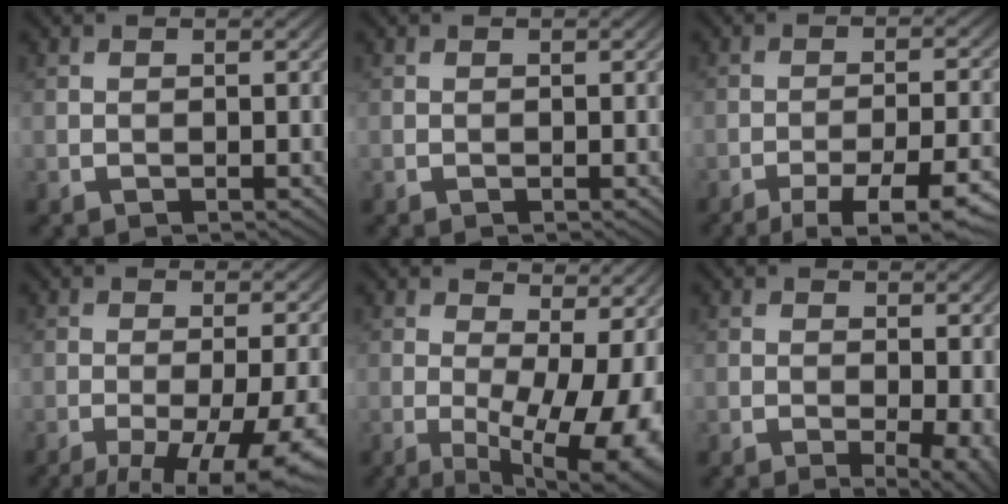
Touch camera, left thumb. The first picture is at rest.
{"total": 0.0}
{"total": 11.5, "force": [-8.4, 2.4, 7.5], "torque": [-0.120, 0.000, -0.105]}
{"total": 12.4, "force": [-6.7, 3.3, 9.9], "torque": [-0.139, -0.010, -0.085]}
{"total": 16.7, "force": [-1.9, 7.2, 14.9], "torque": [-0.183, -0.008, -0.010]}
{"total": 3.7, "force": [-0.6, 1.4, 3.4], "torque": [-0.047, -0.004, -0.009]}